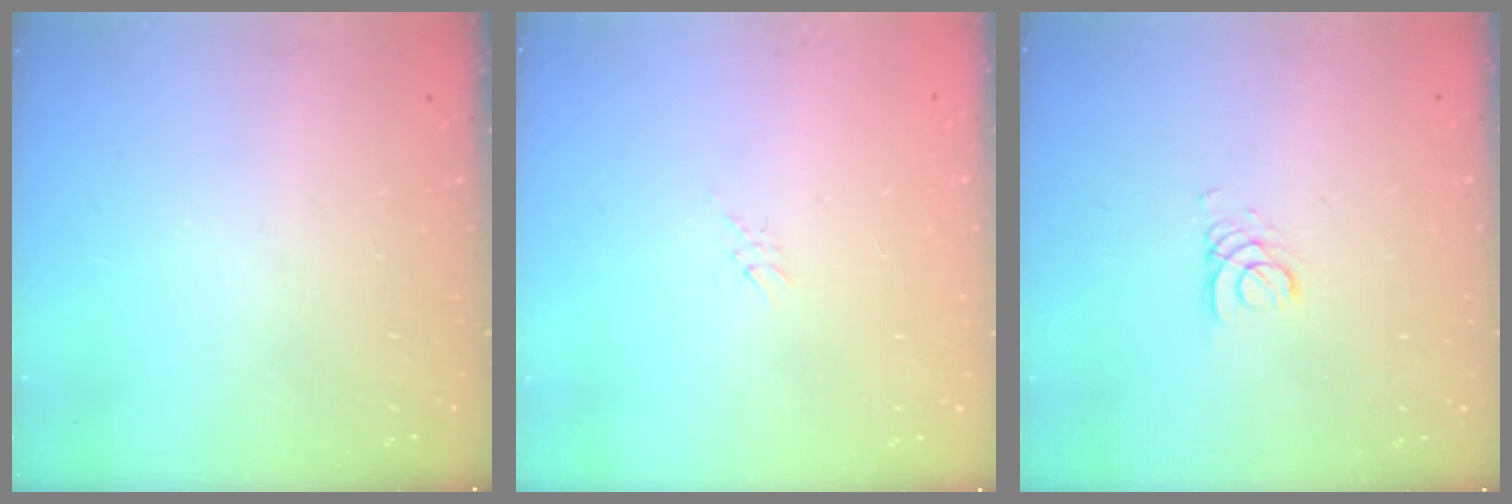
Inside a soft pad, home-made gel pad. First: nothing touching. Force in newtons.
{"total": 3.7, "press": 3.6, "slide": 0.7}
{"total": 2.7, "press": 2.7, "slide": 0.3}